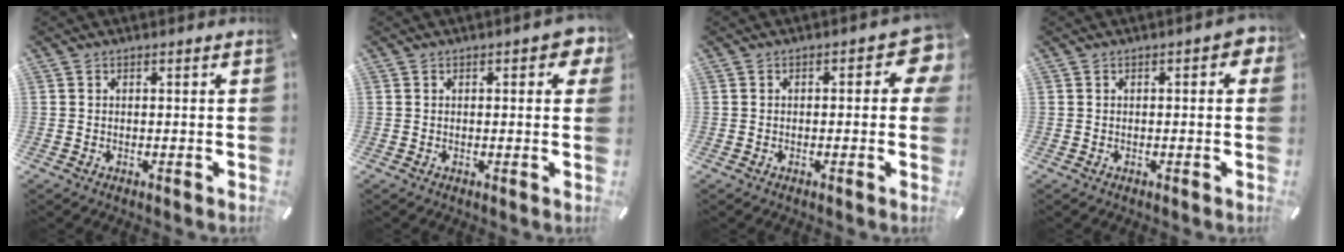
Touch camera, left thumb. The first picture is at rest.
{"total": 3.2, "force": [0.8, 1.5, 2.7], "torque": [-0.032, -0.001, 0.008]}
{"total": 5.3, "force": [0.6, 2.8, 4.5], "torque": [-0.052, 0.001, 0.005]}
{"total": 2.5, "force": [0.0, 1.2, 2.2], "torque": [-0.026, 0.001, -0.004]}